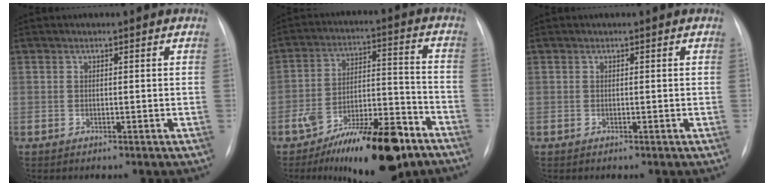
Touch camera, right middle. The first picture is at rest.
{"total": 17.5, "force": [-11.6, 4.7, 12.2], "torque": [-0.162, 0.026, -0.184]}
{"total": 0.0}